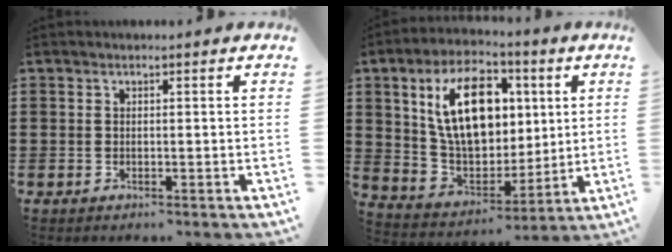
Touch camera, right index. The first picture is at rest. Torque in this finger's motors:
{"motor_torque": [2.14, 0.00, 1.05, 0.21]}